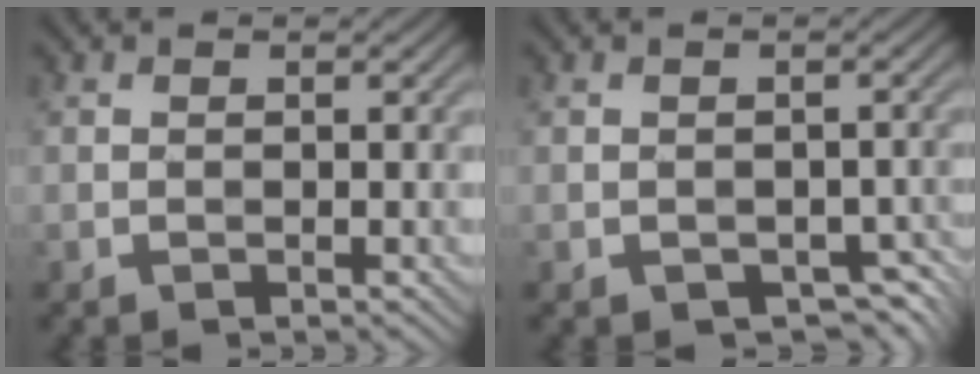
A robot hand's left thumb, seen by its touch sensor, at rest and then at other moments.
{"total": 2.8, "force": [-1.2, 1.9, 1.6], "torque": [-0.034, -0.017, -0.012]}